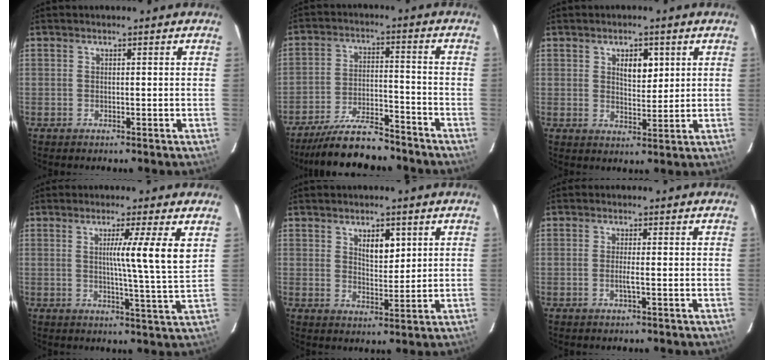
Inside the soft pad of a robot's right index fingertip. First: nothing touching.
{"total": 11.5, "force": [-10.2, 2.2, 4.7], "torque": [-0.080, -0.002, -0.175]}
{"total": 4.6, "force": [1.8, 2.1, 3.6], "torque": [-0.056, 0.001, 0.032]}
{"total": 8.6, "force": [2.9, -1.8, 7.9], "torque": [-0.113, -0.012, 0.039]}
{"total": 4.5, "force": [2.1, 2.0, 3.5], "torque": [-0.057, -0.001, 0.038]}
{"total": 1.7, "force": [-0.4, -0.1, 1.6], "torque": [-0.035, -0.002, -0.009]}